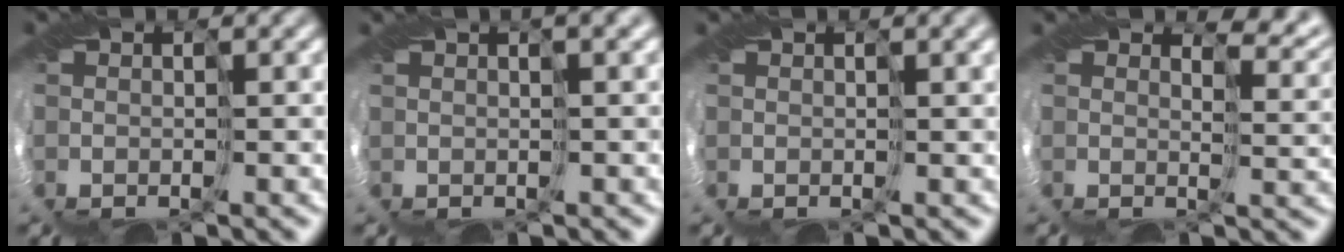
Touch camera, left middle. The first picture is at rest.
{"total": 4.2, "force": [2.4, 1.2, 3.2], "torque": [-0.035, 0.021, 0.016]}
{"total": 1.8, "force": [0.9, 0.3, 1.6], "torque": [-0.019, 0.003, 0.011]}
{"total": 5.3, "force": [3.6, 2.0, 3.3], "torque": [-0.045, 0.003, 0.041]}